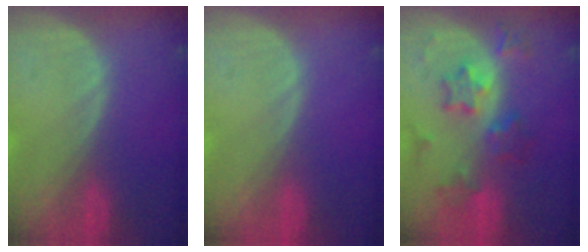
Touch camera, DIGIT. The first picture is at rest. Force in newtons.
{"total": 0.0}
{"total": 6.8, "press": 6.8, "slide": 0.2}